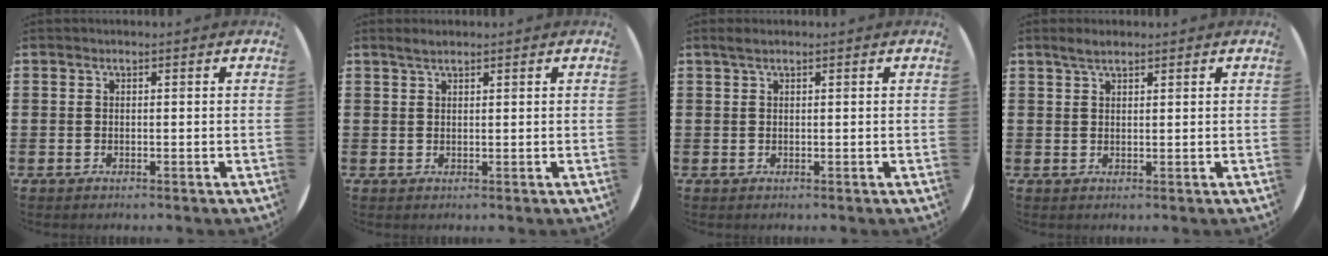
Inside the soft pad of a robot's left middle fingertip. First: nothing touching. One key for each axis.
{"total": 1.4, "fx": 1.2, "fy": 0.3, "fz": 0.7, "tx": -0.014, "ty": 0.002, "tz": 0.021}
{"total": 0.8, "fx": 0.6, "fy": 0.1, "fz": 0.5, "tx": -0.010, "ty": 0.003, "tz": 0.010}
{"total": 1.9, "fx": 1.6, "fy": 0.5, "fz": 0.9, "tx": -0.012, "ty": 0.001, "tz": 0.027}